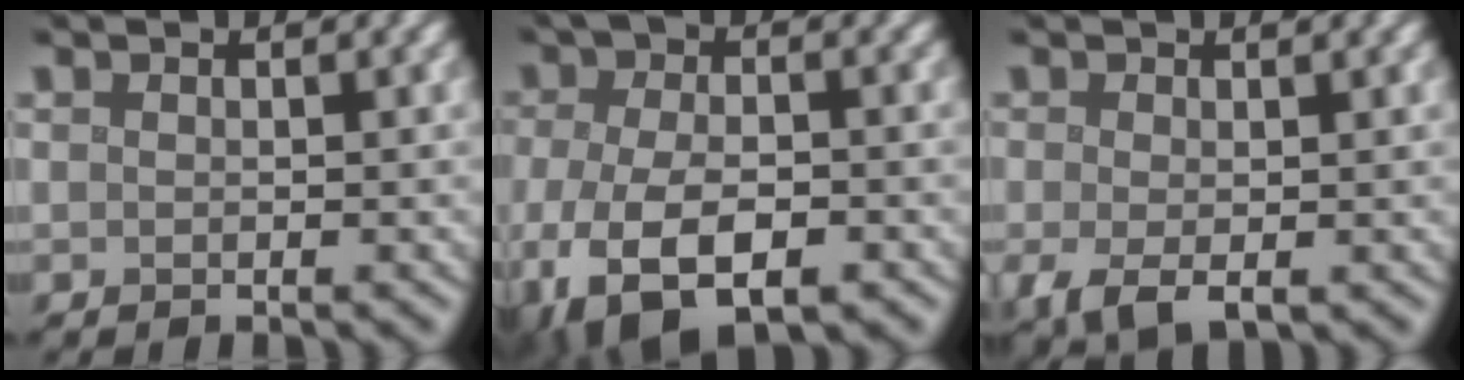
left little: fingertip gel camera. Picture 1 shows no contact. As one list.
[{"total": 9.4, "force": [-4.5, 4.6, 6.8], "torque": [-0.147, -0.019, -0.072]}, {"total": 2.4, "force": [-0.7, 0.7, 2.2], "torque": [-0.047, -0.004, -0.009]}]